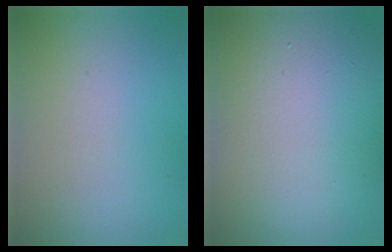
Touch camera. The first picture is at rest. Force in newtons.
{"total": 18.8, "press": 18.7, "slide": 1.6}